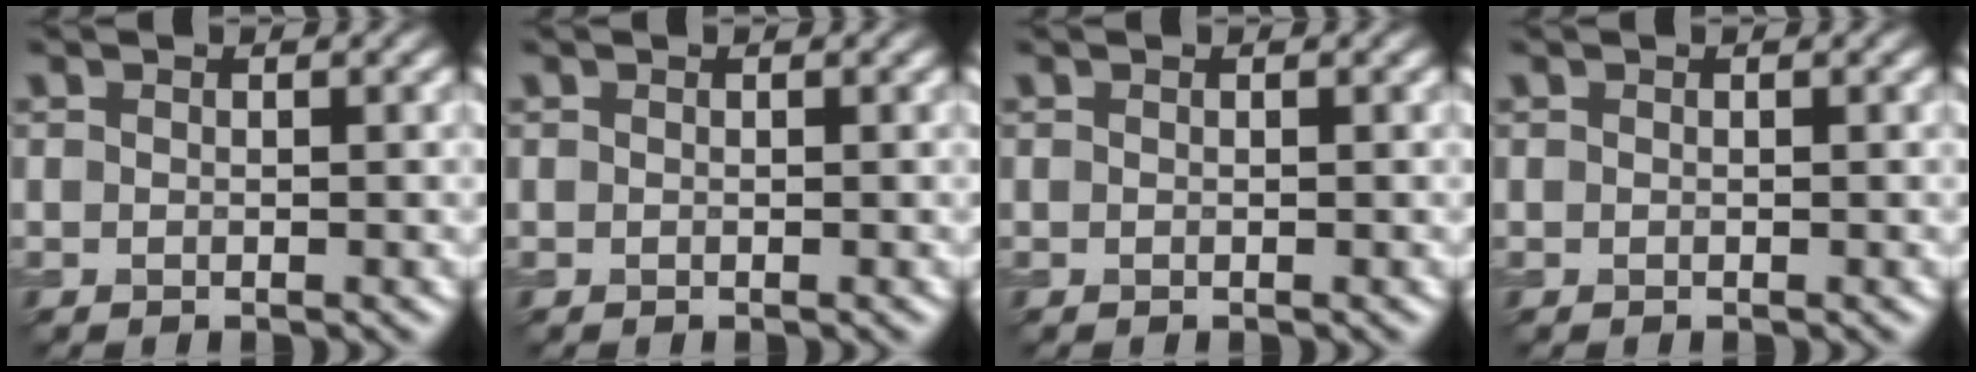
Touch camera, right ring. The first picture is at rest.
{"total": 0.0}
{"total": 0.0}
{"total": 0.0}